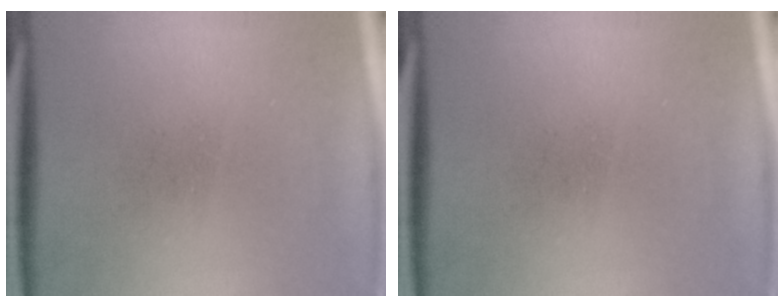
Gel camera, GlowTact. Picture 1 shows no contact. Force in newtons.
{"total": 0.0}